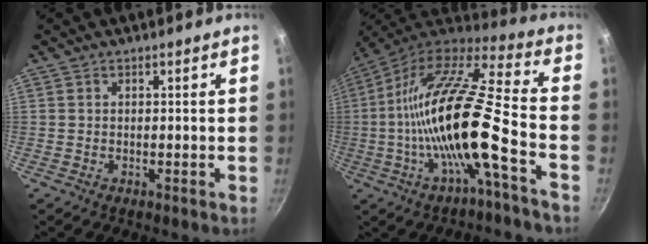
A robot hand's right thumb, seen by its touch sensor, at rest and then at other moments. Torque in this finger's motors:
{"motor_torque": [0.87, 0.87, 2.57, -0.18, 0.92]}